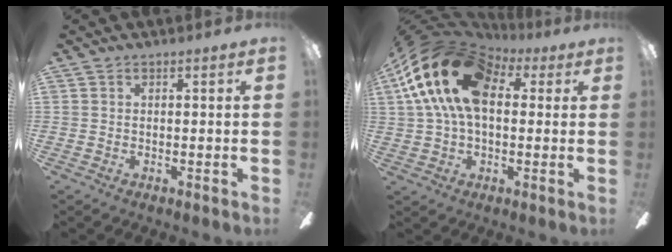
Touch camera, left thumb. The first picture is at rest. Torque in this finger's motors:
{"motor_torque": [0.11, 1.43, 1.53, -1.24, 0.62]}